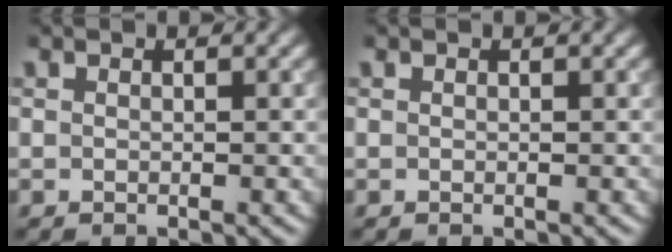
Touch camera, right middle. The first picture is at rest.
{"total": 0.0}